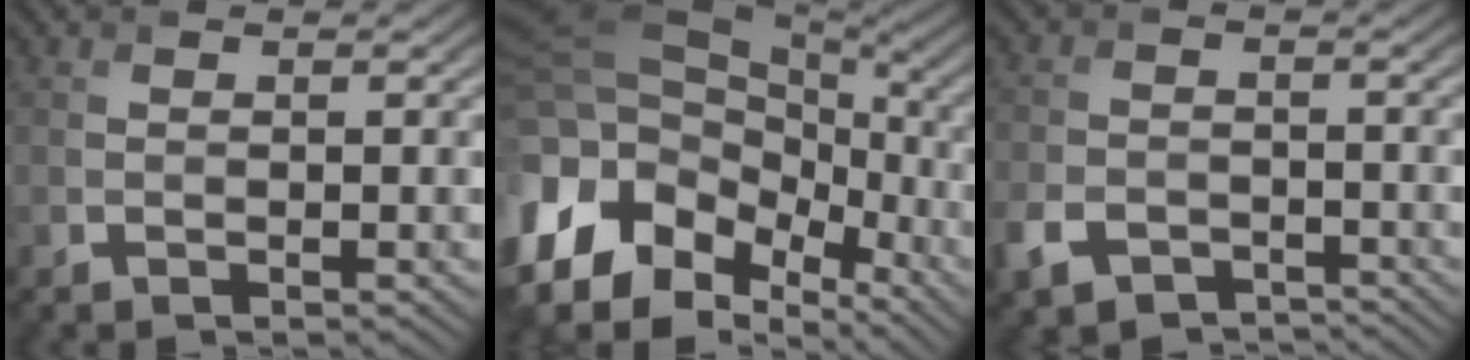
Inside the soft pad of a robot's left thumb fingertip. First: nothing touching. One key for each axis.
{"total": 17.4, "fx": -3.2, "fy": 11.5, "fz": 12.7, "tx": -0.268, "ty": -0.014, "tz": -0.033}
{"total": 5.3, "fx": -3.5, "fy": 3.2, "fz": 2.5, "tx": -0.059, "ty": -0.008, "tz": -0.070}